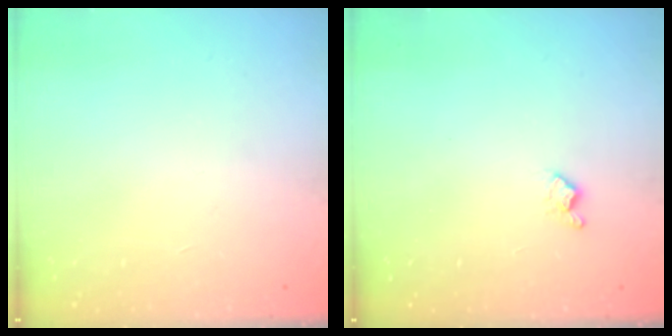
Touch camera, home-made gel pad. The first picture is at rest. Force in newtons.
{"total": 3.8, "press": 3.8, "slide": 0.6}